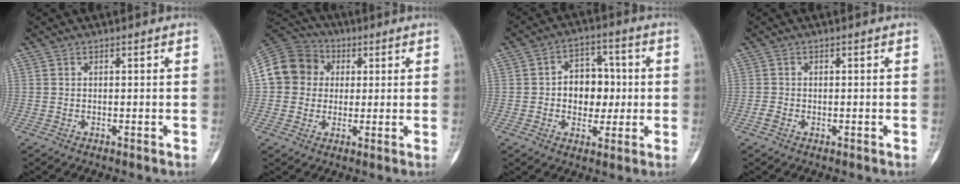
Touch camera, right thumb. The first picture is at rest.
{"total": 12.0, "force": [1.6, 11.0, 4.8], "torque": [-0.076, 0.022, 0.018]}
{"total": 9.9, "force": [0.0, 7.4, 6.7], "torque": [-0.046, 0.017, -0.002]}
{"total": 0.9, "force": [-0.4, 0.7, 0.4], "torque": [-0.013, 0.001, -0.011]}